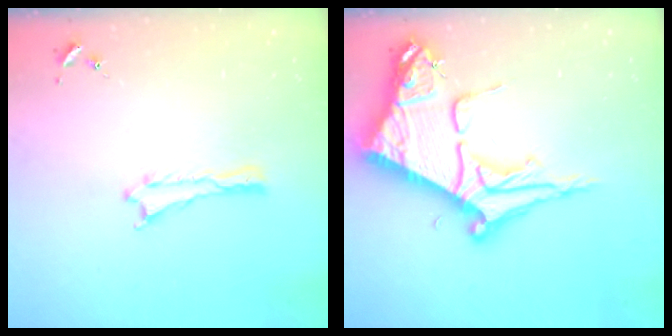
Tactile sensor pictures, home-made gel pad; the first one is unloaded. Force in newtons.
{"total": 11.3, "press": 11.2, "slide": 1.2}